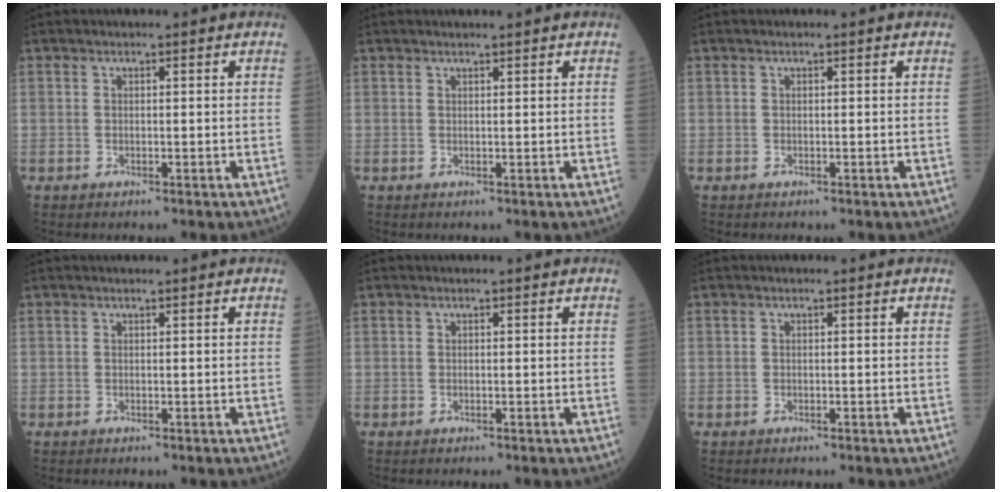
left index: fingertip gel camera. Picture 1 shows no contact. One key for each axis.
{"total": 1.5, "fx": 1.4, "fy": 0.0, "fz": 0.6, "tx": -0.003, "ty": 0.010, "tz": 0.021}
{"total": 0.0}
{"total": 0.5, "fx": 0.5, "fy": 0.0, "fz": 0.2, "tx": -0.002, "ty": 0.003, "tz": 0.007}
{"total": 0.0}
{"total": 0.0}